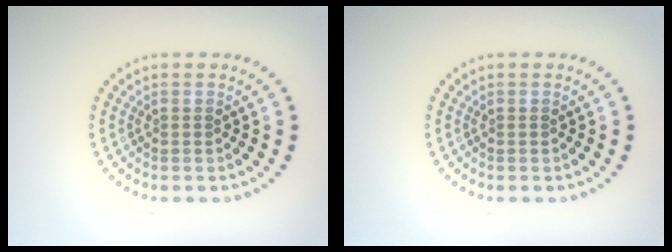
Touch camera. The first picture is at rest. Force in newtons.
{"total": 0.0}